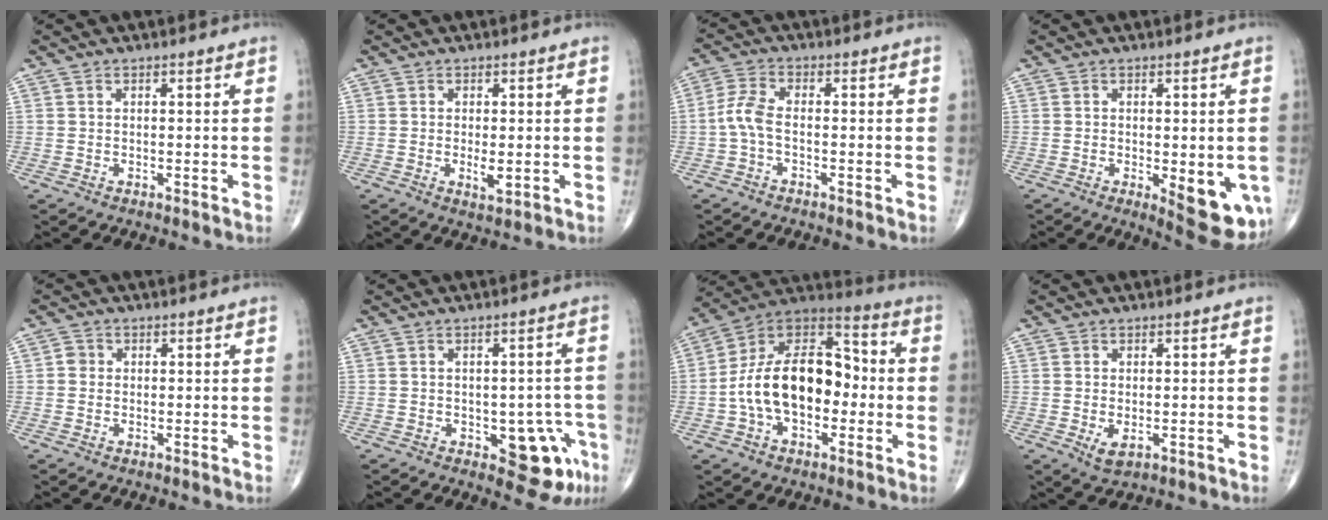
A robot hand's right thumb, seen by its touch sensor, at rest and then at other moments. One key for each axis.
{"total": 2.6, "fx": -0.3, "fy": 1.0, "fz": 2.4, "tx": -0.046, "ty": -0.007, "tz": -0.005}
{"total": 4.4, "fx": -1.2, "fy": 1.8, "fz": 3.8, "tx": -0.092, "ty": 0.013, "tz": -0.032}
{"total": 9.8, "fx": -2.5, "fy": 3.9, "fz": 8.6, "tx": -0.092, "ty": -0.016, "tz": -0.025}
{"total": 1.5, "fx": 0.0, "fy": 1.4, "fz": 0.5, "tx": -0.001, "ty": 0.003, "tz": -0.004}
{"total": 8.8, "fx": -3.3, "fy": 4.5, "fz": 6.7, "tx": -0.048, "ty": 0.015, "tz": -0.033}
{"total": 19.3, "fx": -2.1, "fy": 11.8, "fz": 15.1, "tx": -0.239, "ty": 0.047, "tz": -0.044}
{"total": 2.8, "fx": -0.6, "fy": 1.5, "fz": 2.3, "tx": -0.039, "ty": -0.005, "tz": -0.003}